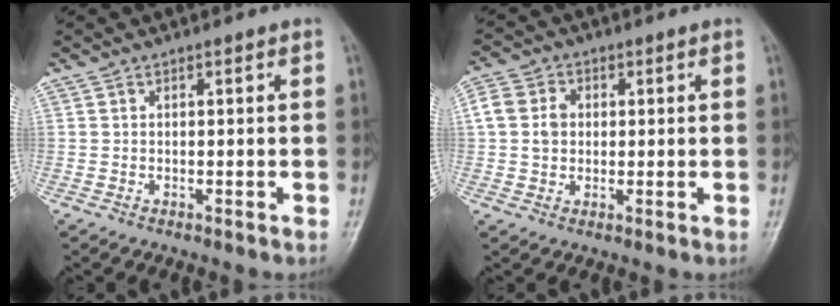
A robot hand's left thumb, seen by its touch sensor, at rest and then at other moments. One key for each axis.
{"total": 4.7, "fx": 0.4, "fy": 4.0, "fz": 2.4, "tx": -0.039, "ty": 0.007, "tz": 0.003}